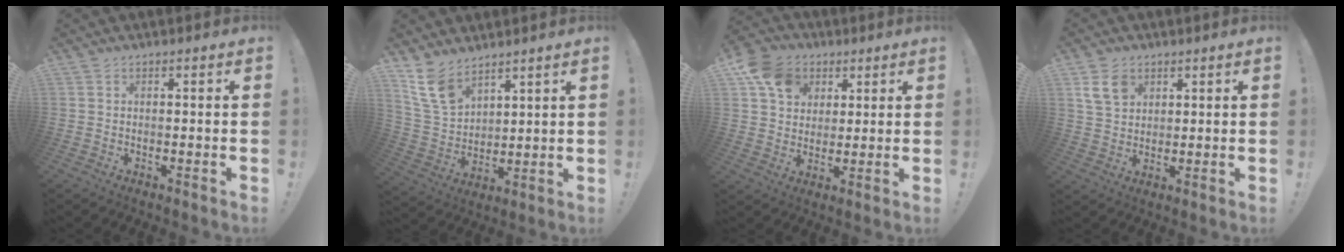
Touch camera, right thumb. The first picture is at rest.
{"total": 11.7, "force": [8.7, 6.2, 4.9], "torque": [-0.102, -0.050, 0.173]}
{"total": 12.5, "force": [5.1, 10.0, 5.5], "torque": [-0.083, -0.018, 0.104]}
{"total": 7.4, "force": [3.5, 5.2, 3.8], "torque": [-0.063, -0.004, 0.071]}